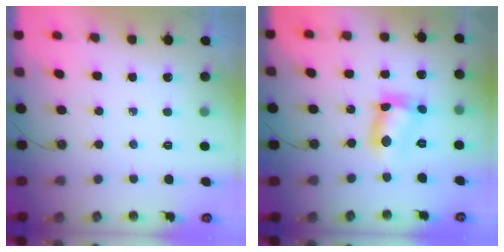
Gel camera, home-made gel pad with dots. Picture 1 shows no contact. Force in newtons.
{"total": 11.8, "press": 11.8, "slide": 0.9}